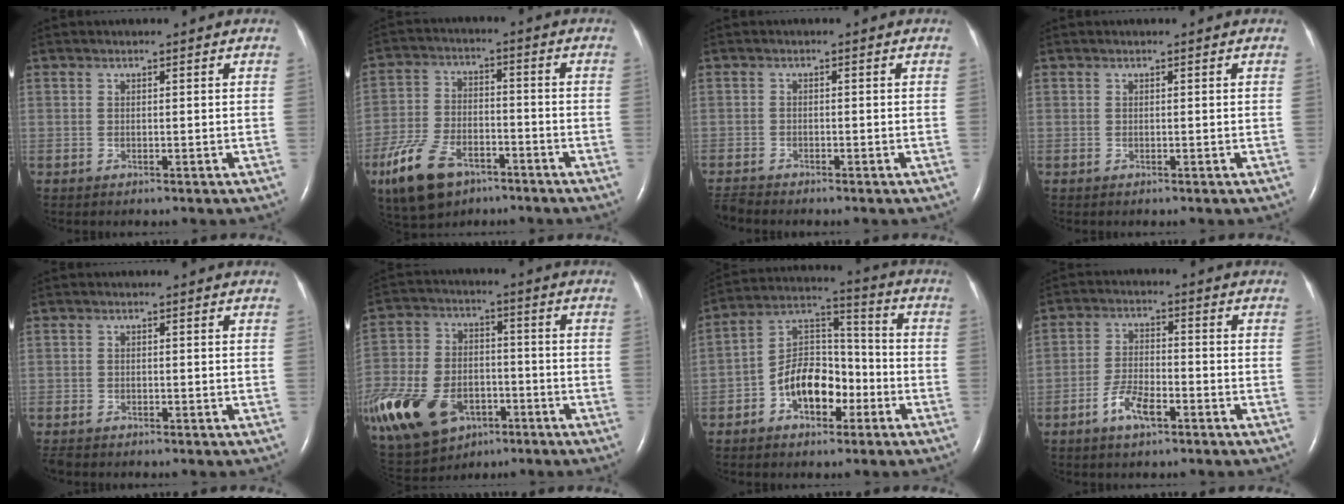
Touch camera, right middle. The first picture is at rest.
{"total": 11.7, "force": [-7.0, 6.0, 7.3], "torque": [-0.163, -0.006, -0.124]}
{"total": 2.4, "force": [-2.4, -0.2, 0.2], "torque": [-0.010, -0.015, -0.047]}
{"total": 0.0}
{"total": 2.4, "force": [-2.1, 0.7, 0.7], "torque": [-0.018, -0.007, -0.034]}
{"total": 34.0, "force": [-16.8, 22.0, 19.8], "torque": [-0.554, -0.036, -0.285]}
{"total": 10.6, "force": [-4.4, 6.0, 7.6], "torque": [-0.148, 0.034, -0.075]}
{"total": 5.7, "force": [-3.3, 1.9, 4.3], "torque": [-0.091, -0.001, -0.062]}